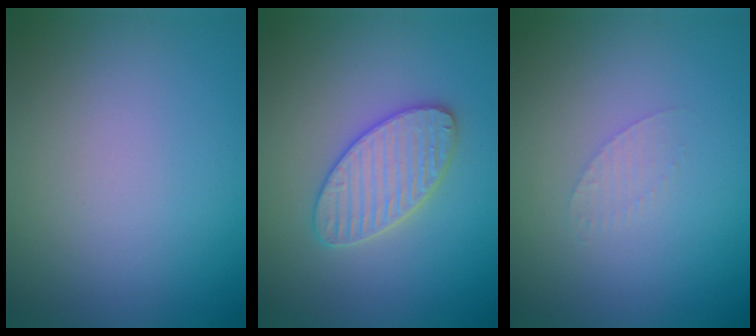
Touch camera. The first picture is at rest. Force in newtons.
{"total": 3.5, "press": 3.5, "slide": 0.3}
{"total": 1.0, "press": 1.0, "slide": 0.1}